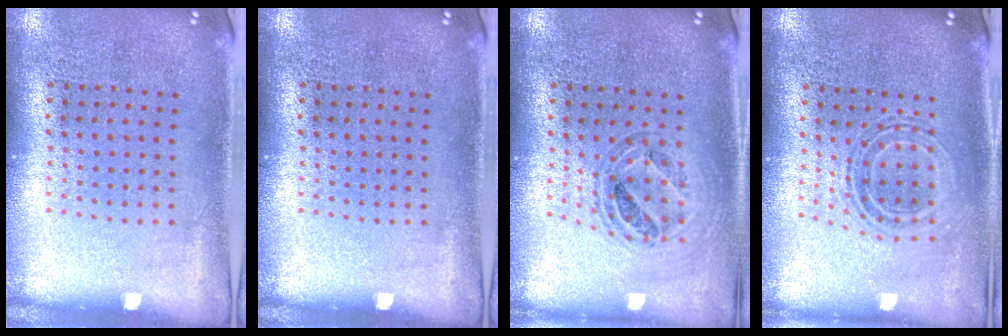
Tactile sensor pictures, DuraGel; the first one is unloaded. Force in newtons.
{"total": 0.0}
{"total": 0.7, "press": 0.7, "slide": 0.0}
{"total": 0.6, "press": 0.5, "slide": 0.3}